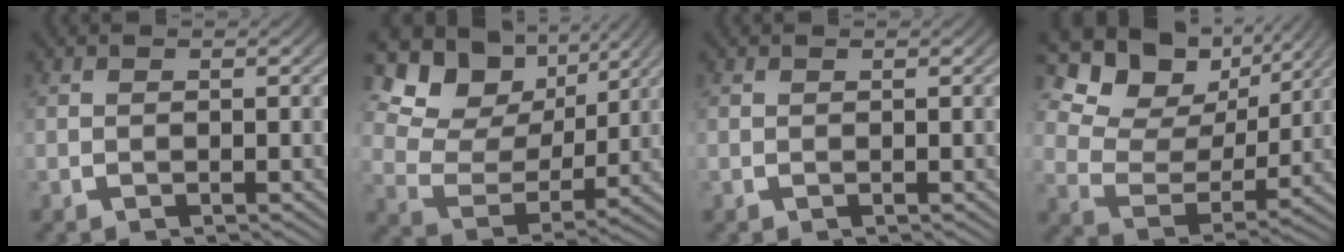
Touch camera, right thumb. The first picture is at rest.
{"total": 9.3, "force": [2.8, 6.4, 6.2], "torque": [-0.126, -0.013, 0.047]}
{"total": 0.0}
{"total": 8.8, "force": [3.4, 5.6, 5.8], "torque": [-0.106, -0.007, 0.053]}